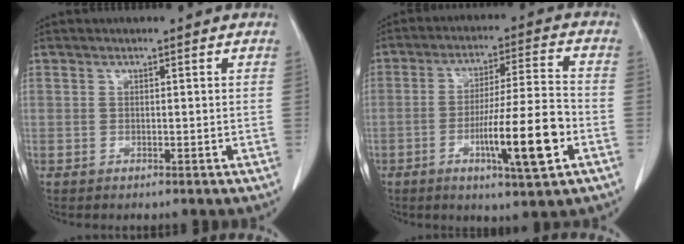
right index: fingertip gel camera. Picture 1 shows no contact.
{"total": 12.5, "force": [-4.4, 0.5, 11.7], "torque": [-0.195, -0.004, -0.068]}